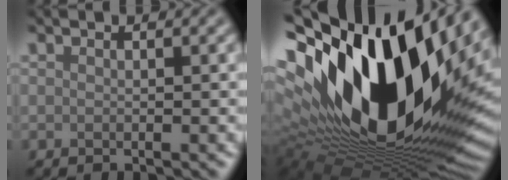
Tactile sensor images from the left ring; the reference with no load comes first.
{"total": 20.3, "force": [6.1, 10.6, 16.2], "torque": [-0.298, 0.007, 0.104]}